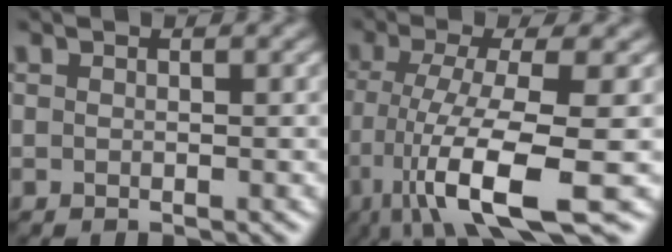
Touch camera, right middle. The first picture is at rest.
{"total": 9.9, "force": [-4.1, 2.3, 8.7], "torque": [-0.161, -0.011, -0.077]}